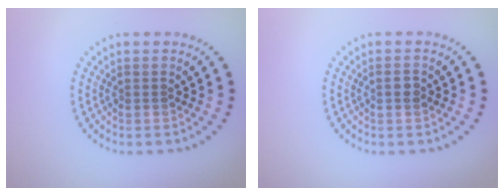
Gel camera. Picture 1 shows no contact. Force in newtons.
{"total": 1.1, "press": 1.0, "slide": 0.2}